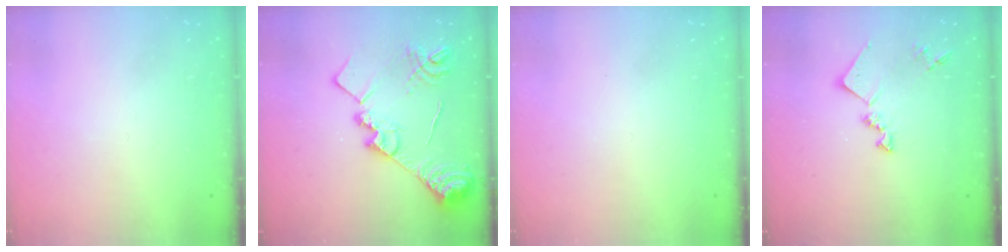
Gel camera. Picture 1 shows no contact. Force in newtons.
{"total": 19.6, "press": 19.5, "slide": 1.6}
{"total": 0.0}
{"total": 12.3, "press": 12.3, "slide": 0.6}